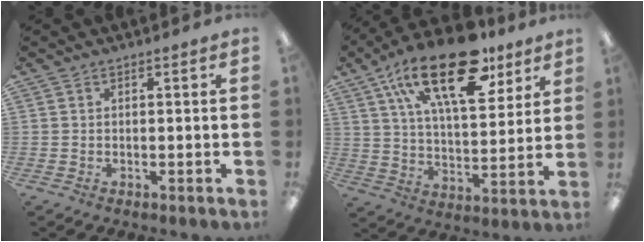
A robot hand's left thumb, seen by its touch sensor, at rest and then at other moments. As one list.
[{"total": 24.1, "force": [14.6, 10.4, 16.1], "torque": [-0.260, -0.065, 0.248]}]